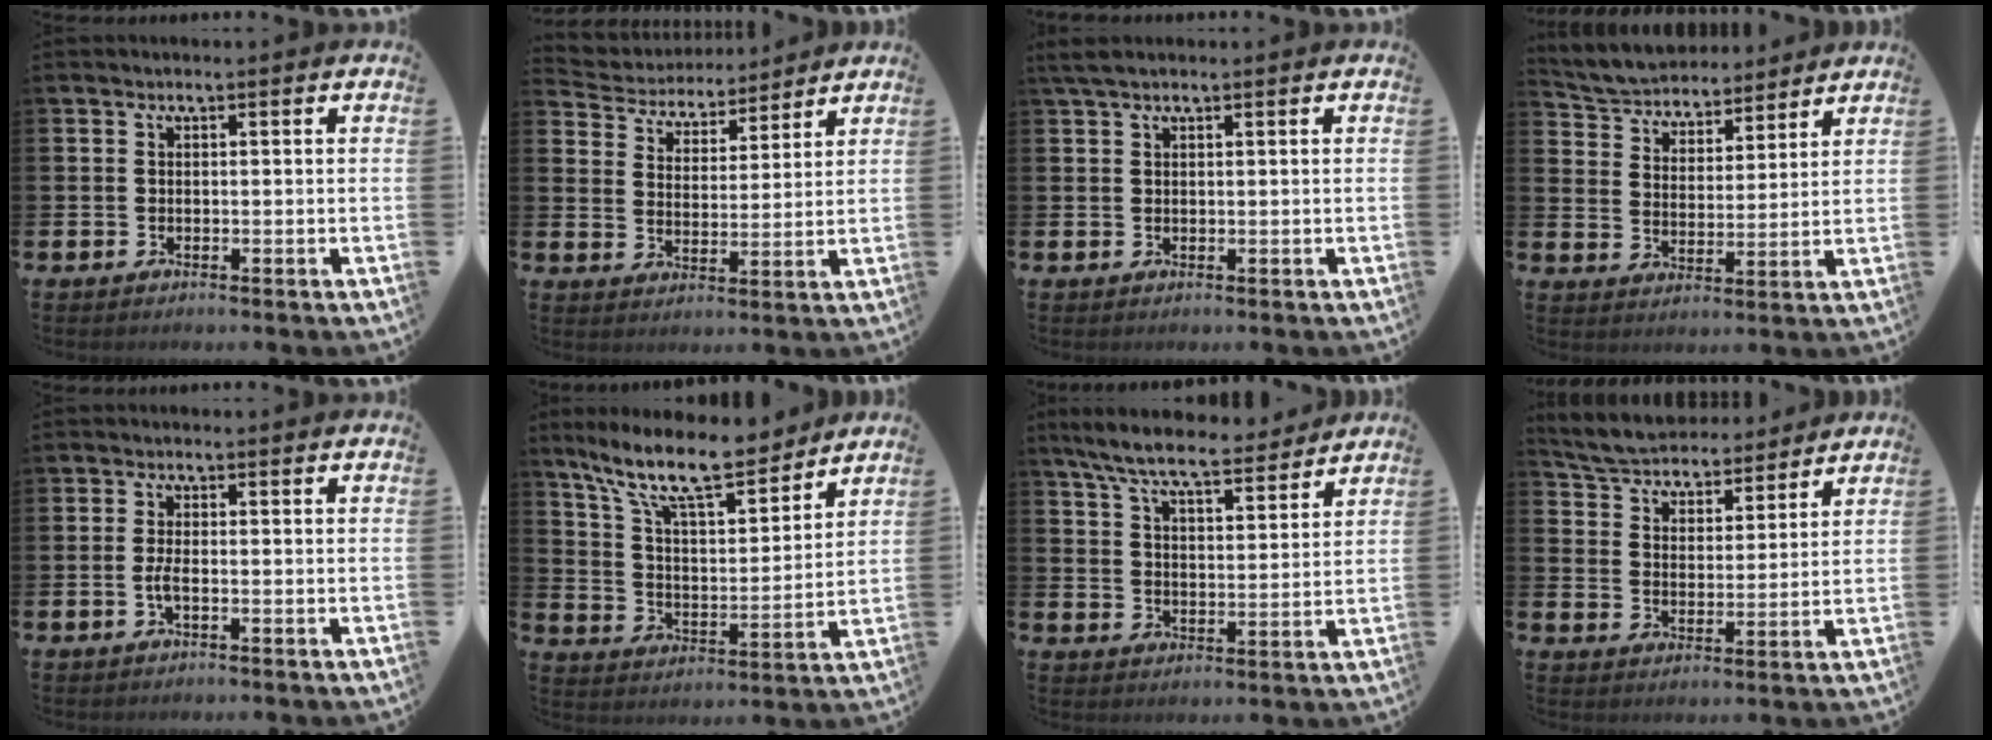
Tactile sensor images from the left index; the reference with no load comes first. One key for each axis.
{"total": 4.4, "fx": 4.2, "fy": 1.3, "fz": -0.4, "tx": -0.024, "ty": -0.031, "tz": 0.071}
{"total": 2.0, "fx": 1.6, "fy": 0.5, "fz": 1.2, "tx": -0.024, "ty": 0.005, "tz": 0.028}
{"total": 4.6, "fx": 4.4, "fy": 1.4, "fz": -0.3, "tx": -0.028, "ty": -0.034, "tz": 0.073}
{"total": 1.9, "fx": -0.6, "fy": 0.5, "fz": 1.8, "tx": -0.038, "ty": 0.004, "tz": -0.010}
{"total": 12.5, "fx": 10.6, "fy": 2.9, "fz": 5.9, "tx": -0.141, "ty": -0.061, "tz": 0.185}
{"total": 8.2, "fx": 7.6, "fy": 1.2, "fz": 2.9, "tx": -0.088, "ty": -0.038, "tz": 0.134}
{"total": 5.2, "fx": 5.1, "fy": 1.1, "fz": 0.3, "tx": -0.038, "ty": -0.037, "tz": 0.088}